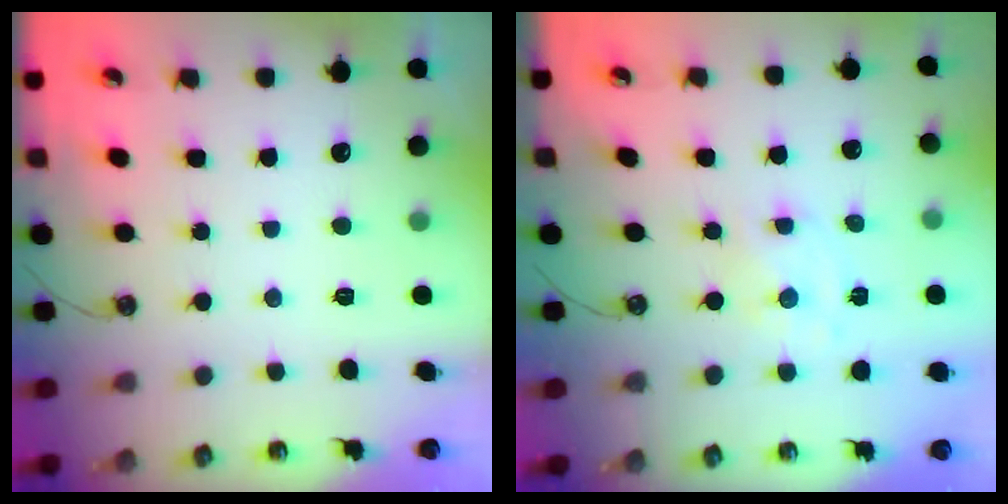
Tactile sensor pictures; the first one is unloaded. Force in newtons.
{"total": 1.0, "press": 1.0, "slide": 0.2}